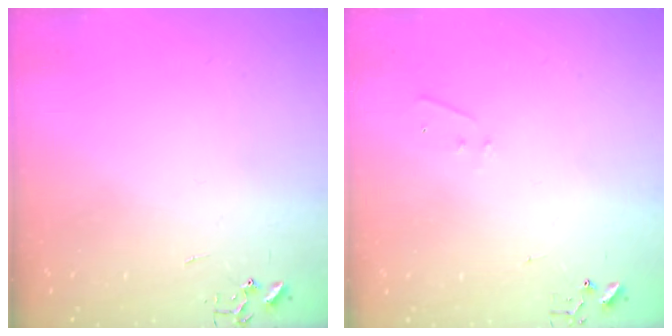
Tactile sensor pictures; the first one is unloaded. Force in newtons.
{"total": 4.2, "press": 4.1, "slide": 0.6}